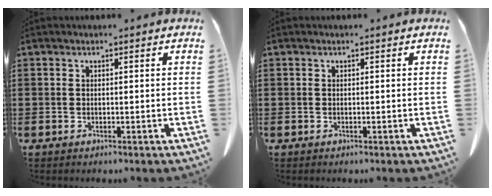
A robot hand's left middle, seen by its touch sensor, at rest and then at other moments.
{"total": 0.0}